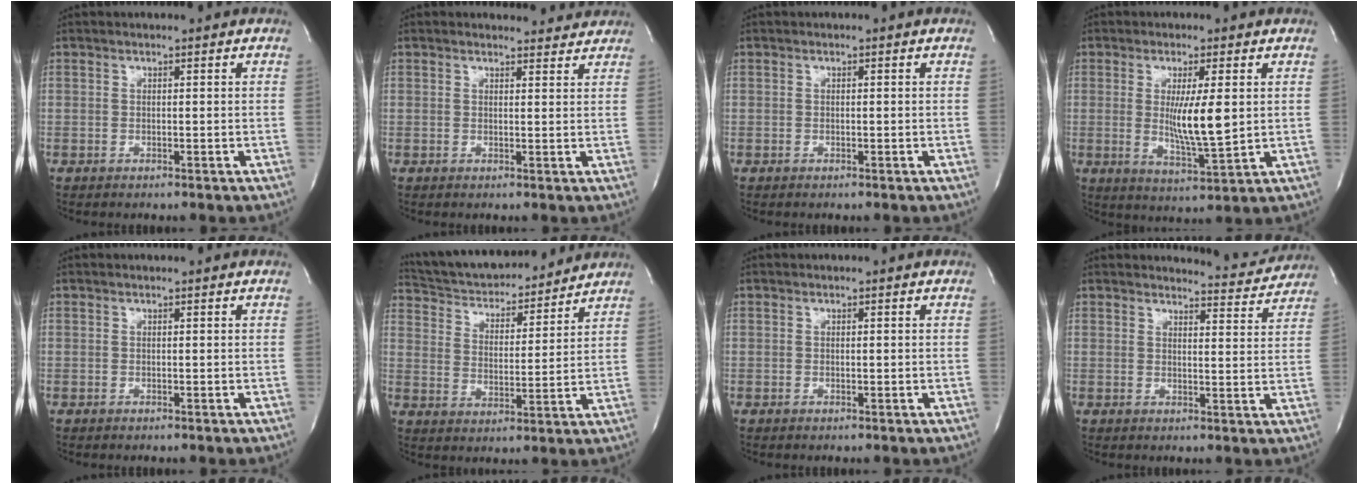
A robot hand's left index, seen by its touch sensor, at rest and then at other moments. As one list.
[{"total": 3.9, "force": [3.8, 0.9, 0.1], "torque": [-0.007, 0.001, 0.034]}, {"total": 0.0}, {"total": 7.6, "force": [0.7, 0.6, 7.5], "torque": [-0.137, -0.021, 0.016]}, {"total": 0.0}, {"total": 17.3, "force": [16.1, 3.6, 5.2], "torque": [-0.089, 0.015, 0.254]}, {"total": 0.0}, {"total": 6.6, "force": [6.6, 0.2, -0.4], "torque": [-0.001, -0.021, 0.076]}]